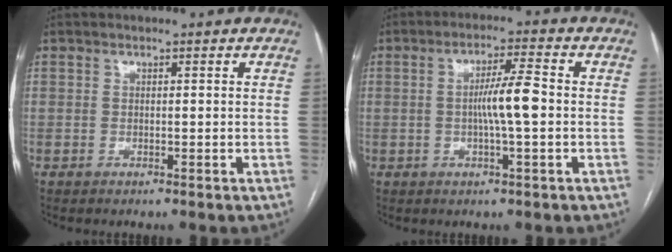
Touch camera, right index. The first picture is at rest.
{"total": 6.0, "force": [-0.4, 0.1, 6.0], "torque": [-0.108, 0.005, -0.010]}